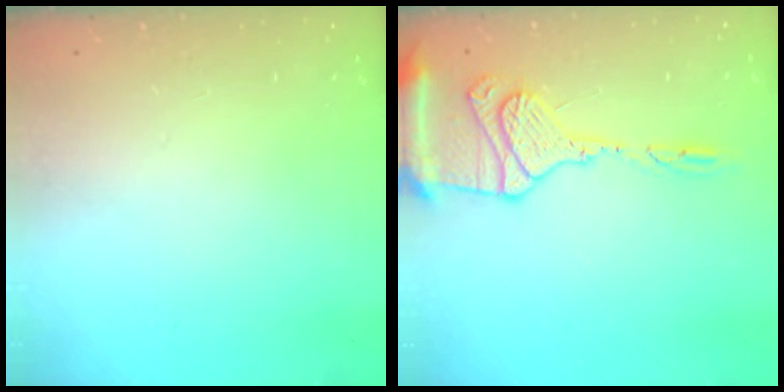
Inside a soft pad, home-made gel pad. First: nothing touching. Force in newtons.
{"total": 14.7, "press": 14.6, "slide": 1.8}